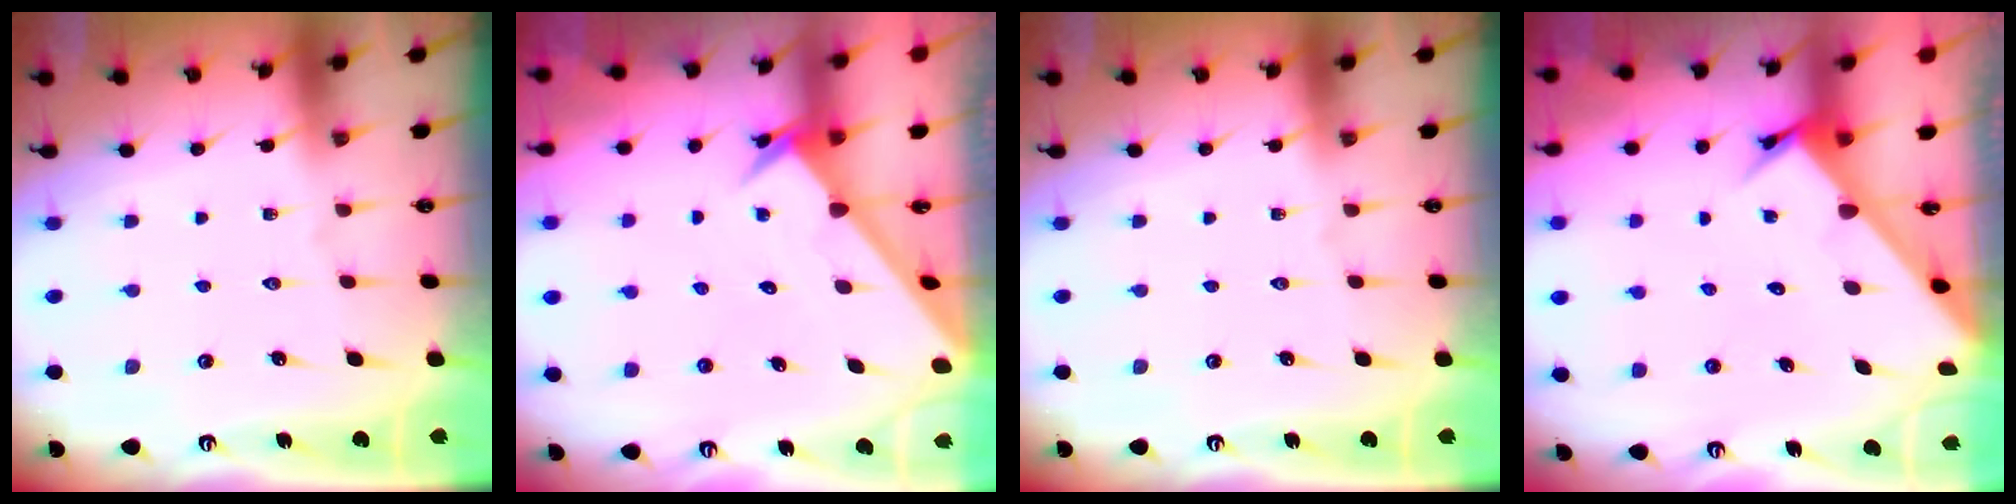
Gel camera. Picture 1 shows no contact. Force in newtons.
{"total": 2.9, "press": 2.9, "slide": 0.1}
{"total": 0.0}
{"total": 3.6, "press": 3.6, "slide": 0.2}